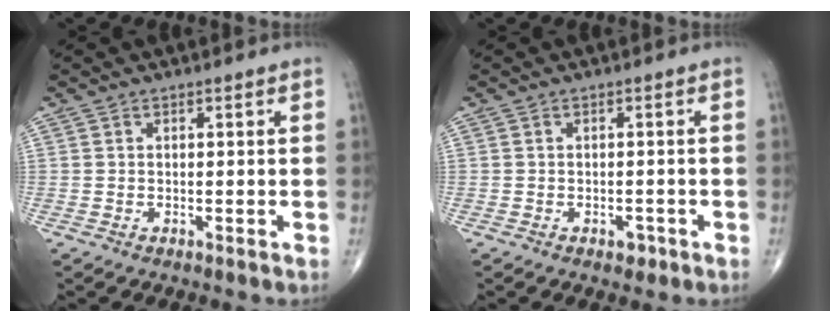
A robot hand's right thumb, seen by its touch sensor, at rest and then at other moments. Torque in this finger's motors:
{"motor_torque": [1.04, 0.35, 0.06, -0.32, 0.02]}